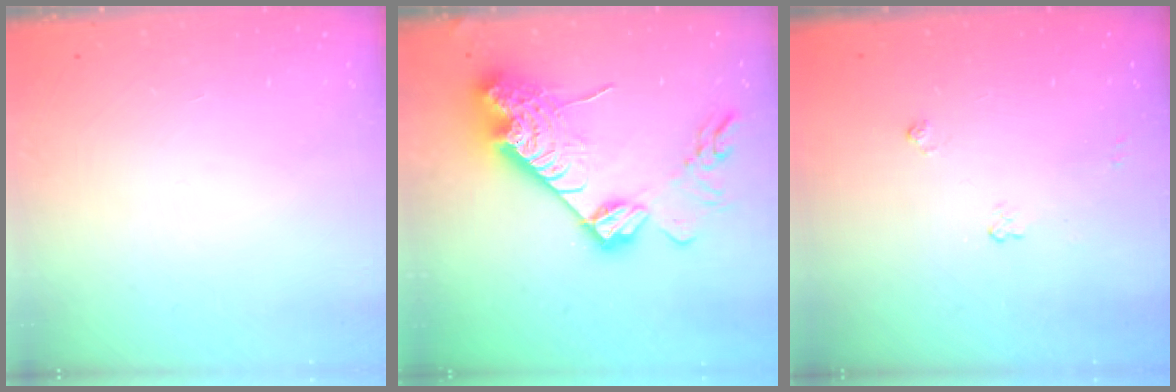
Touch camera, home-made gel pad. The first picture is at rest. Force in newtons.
{"total": 25.2, "press": 25.1, "slide": 2.4}
{"total": 4.7, "press": 4.7, "slide": 0.6}